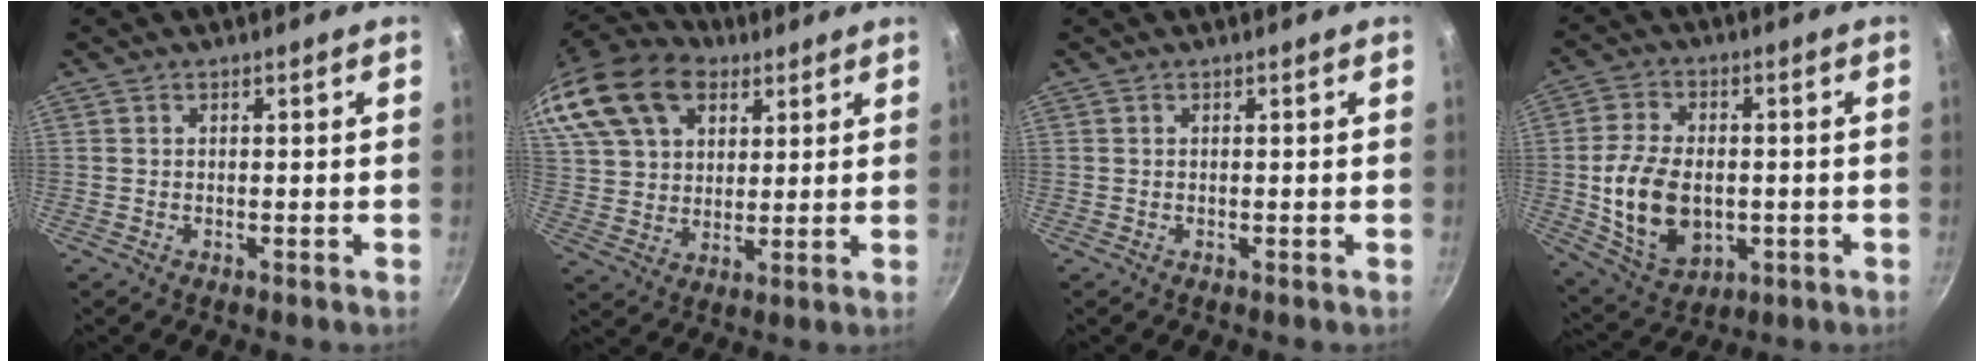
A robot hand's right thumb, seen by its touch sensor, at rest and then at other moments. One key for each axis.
{"total": 23.5, "fx": 12.5, "fy": 15.4, "fz": 12.6, "tx": -0.265, "ty": 0.014, "tz": 0.231}
{"total": 0.0}
{"total": 14.4, "fx": -1.4, "fy": 9.6, "fz": 10.7, "tx": -0.185, "ty": 0.000, "tz": -0.013}